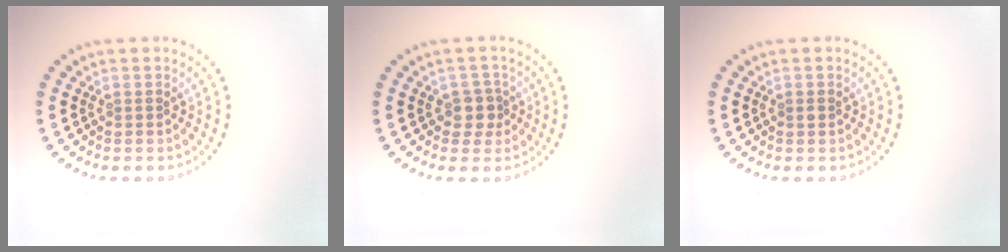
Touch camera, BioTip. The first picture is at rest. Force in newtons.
{"total": 2.0, "press": 1.8, "slide": 1.0}
{"total": 0.7, "press": 0.7, "slide": 0.1}